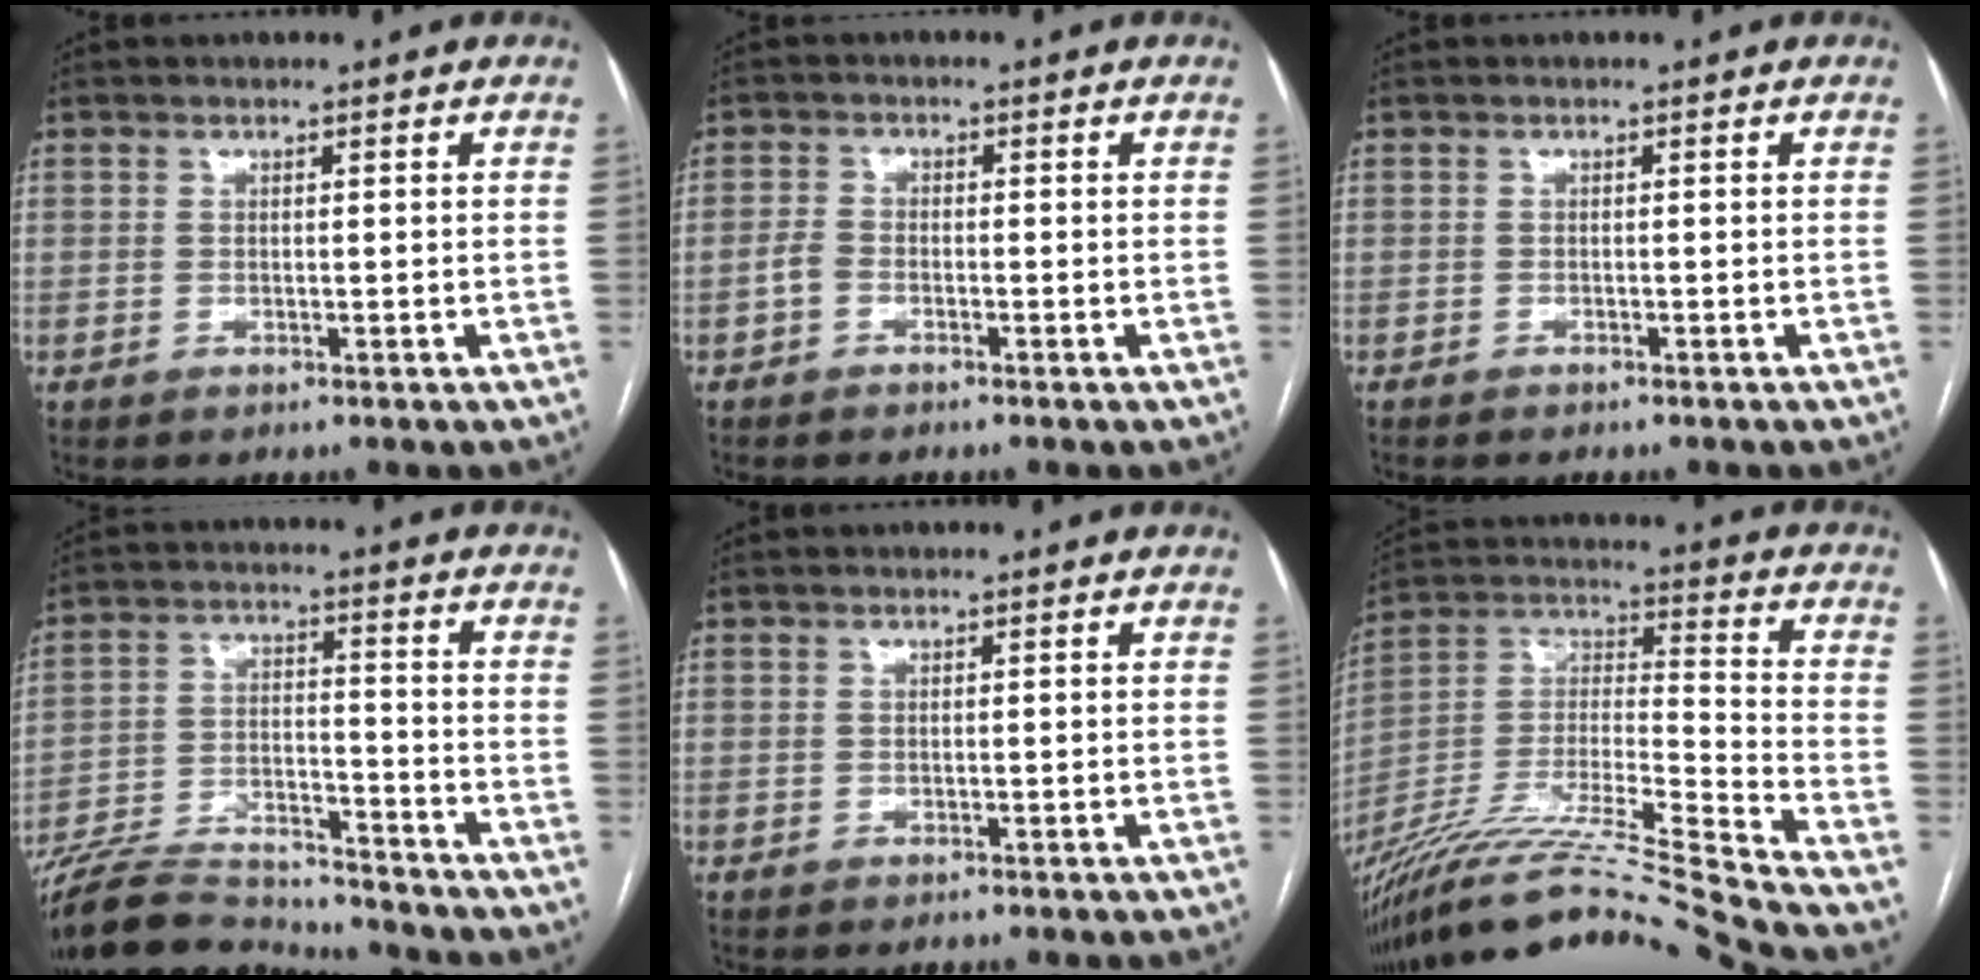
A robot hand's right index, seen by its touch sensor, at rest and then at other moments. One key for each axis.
{"total": 1.8, "fx": -1.2, "fy": 1.0, "fz": 1.0, "tx": -0.022, "ty": 0.004, "tz": -0.025}
{"total": 2.7, "fx": -2.4, "fy": 0.6, "fz": 1.1, "tx": -0.017, "ty": -0.004, "tz": -0.027}
{"total": 15.0, "fx": -14.5, "fy": 2.2, "fz": 3.4, "tx": -0.065, "ty": 0.009, "tz": -0.243}
{"total": 0.0}
{"total": 23.9, "fx": -21.0, "fy": -2.5, "fz": 11.2, "tx": -0.225, "ty": -0.021, "tz": -0.371}